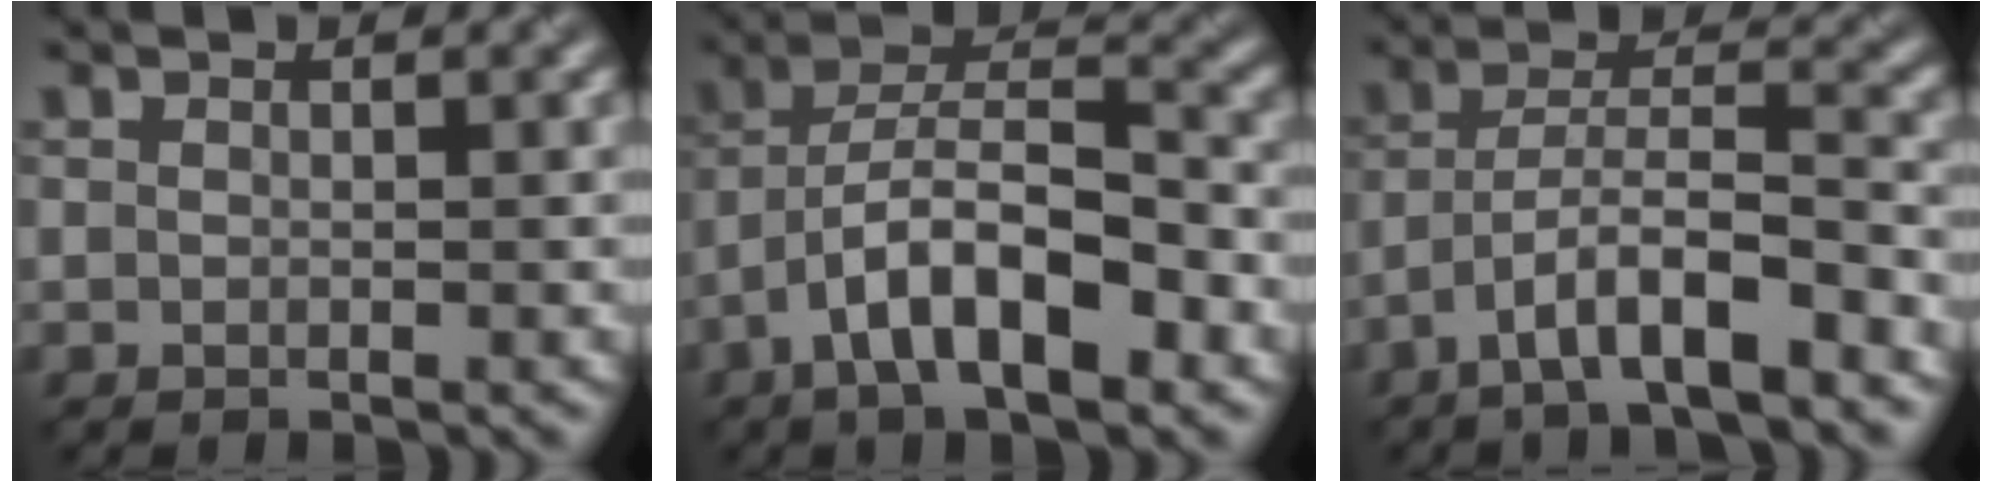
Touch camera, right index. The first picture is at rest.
{"total": 8.6, "force": [-4.8, 2.6, 6.6], "torque": [-0.115, 0.027, -0.077]}
{"total": 6.7, "force": [-4.8, 1.0, 4.6], "torque": [-0.082, 0.023, -0.069]}